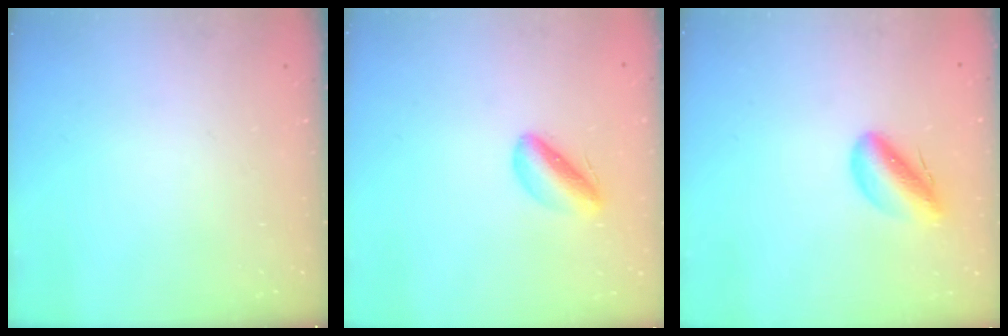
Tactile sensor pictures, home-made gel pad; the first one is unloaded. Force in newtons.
{"total": 5.7, "press": 5.5, "slide": 1.6}
{"total": 8.1, "press": 7.7, "slide": 2.5}